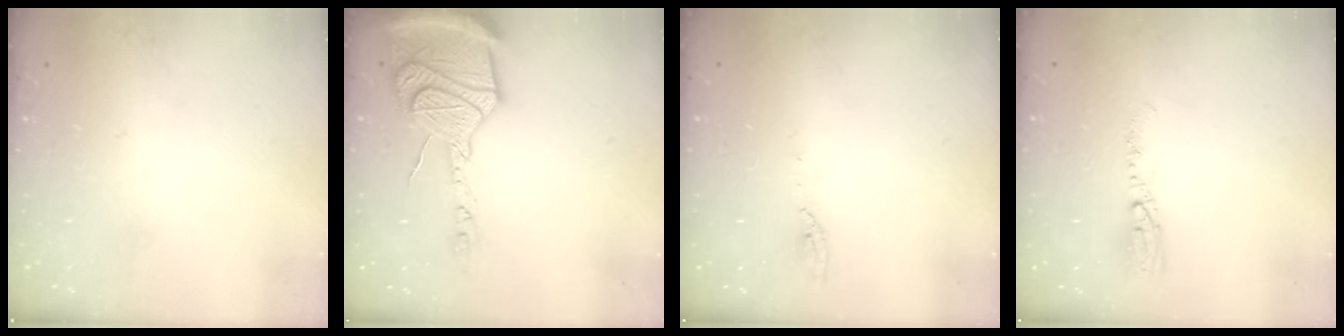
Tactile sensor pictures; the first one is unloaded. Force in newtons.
{"total": 23.1, "press": 22.5, "slide": 4.9}
{"total": 4.4, "press": 4.4, "slide": 0.1}
{"total": 6.3, "press": 6.0, "slide": 1.7}